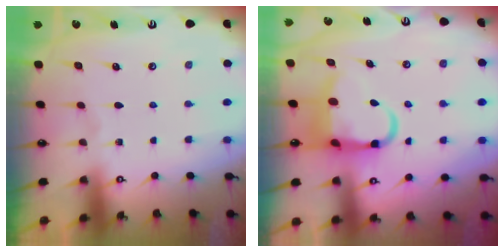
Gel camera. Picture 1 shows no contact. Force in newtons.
{"total": 9.6, "press": 9.3, "slide": 2.3}